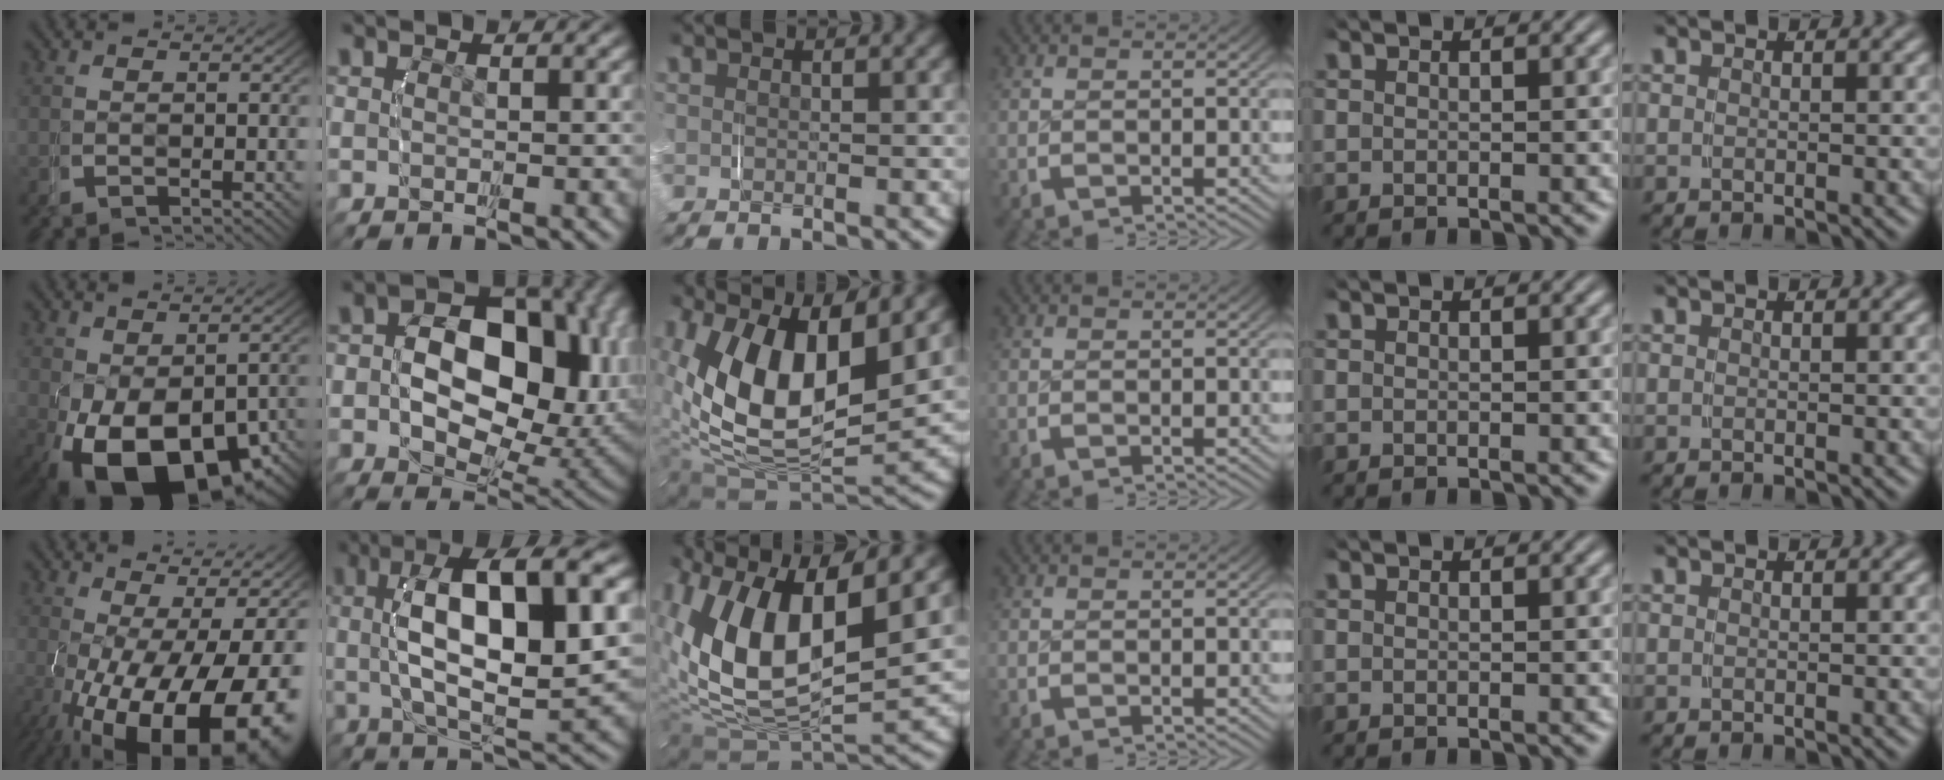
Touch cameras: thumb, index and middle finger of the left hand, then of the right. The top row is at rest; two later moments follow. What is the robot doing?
{"motion": "grasp_and_lifting", "object": "water bottle"}